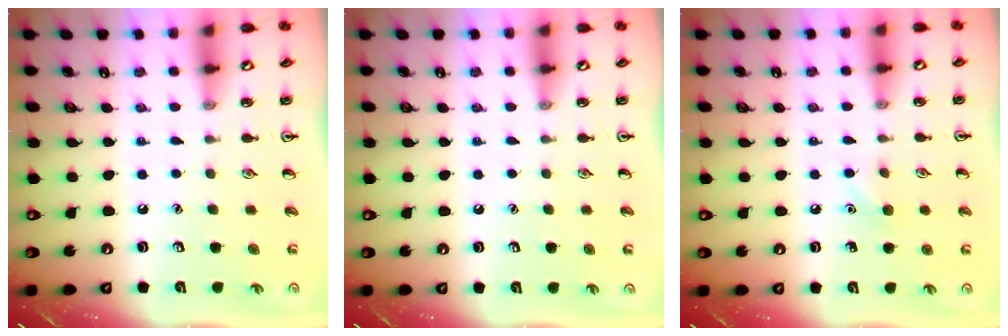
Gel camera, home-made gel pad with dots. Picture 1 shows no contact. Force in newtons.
{"total": 0.0}
{"total": 6.2, "press": 6.0, "slide": 1.7}